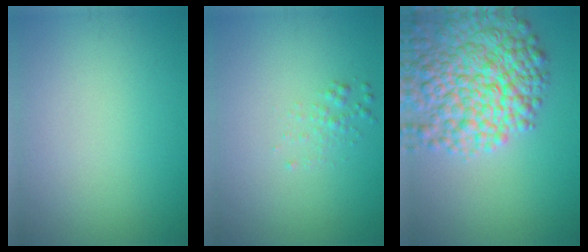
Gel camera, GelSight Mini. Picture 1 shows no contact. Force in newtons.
{"total": 1.0, "press": 1.0, "slide": 0.0}
{"total": 10.3, "press": 10.3, "slide": 0.5}